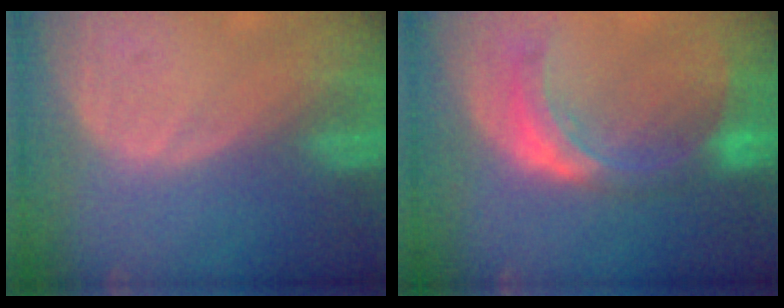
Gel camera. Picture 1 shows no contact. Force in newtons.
{"total": 8.1, "press": 7.2, "slide": 3.7}